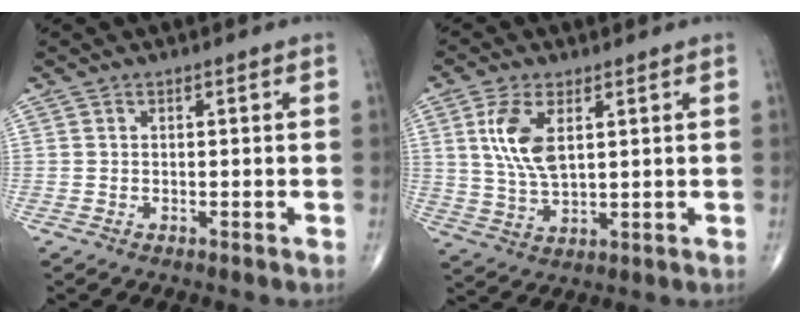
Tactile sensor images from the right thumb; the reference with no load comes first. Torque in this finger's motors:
{"motor_torque": [0.43, 2.48, 0.89, -0.03, 0.11]}